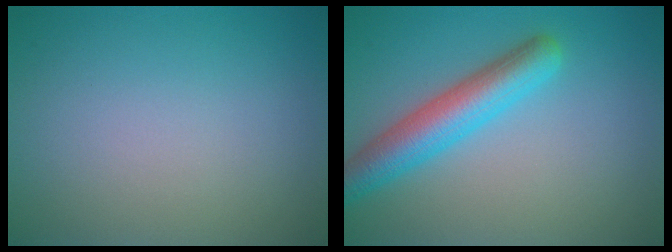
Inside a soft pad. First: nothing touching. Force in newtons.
{"total": 5.1, "press": 5.1, "slide": 0.2}